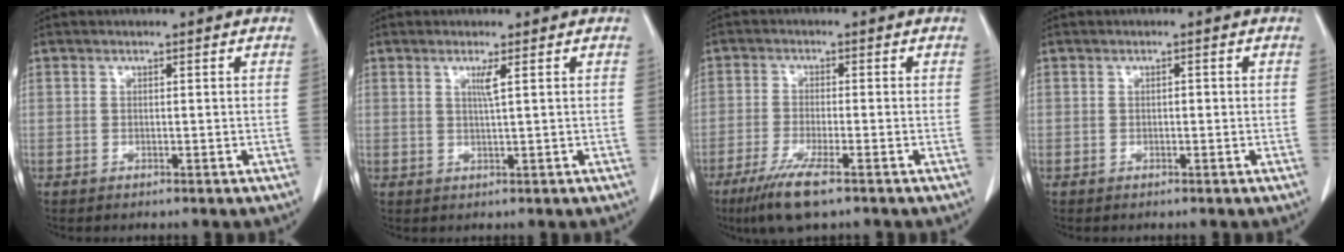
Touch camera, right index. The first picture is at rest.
{"total": 2.0, "force": [0.7, -0.6, 1.8], "torque": [-0.039, -0.005, 0.015]}
{"total": 6.7, "force": [-4.2, 0.6, 5.2], "torque": [-0.101, -0.018, -0.073]}
{"total": 0.5, "force": [-0.1, 0.3, 0.4], "torque": [-0.006, 0.002, -0.002]}